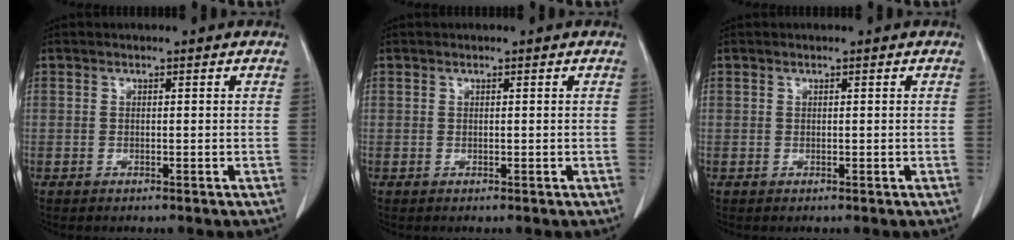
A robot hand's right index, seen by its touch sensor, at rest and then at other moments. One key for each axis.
{"total": 0.0}
{"total": 0.0}